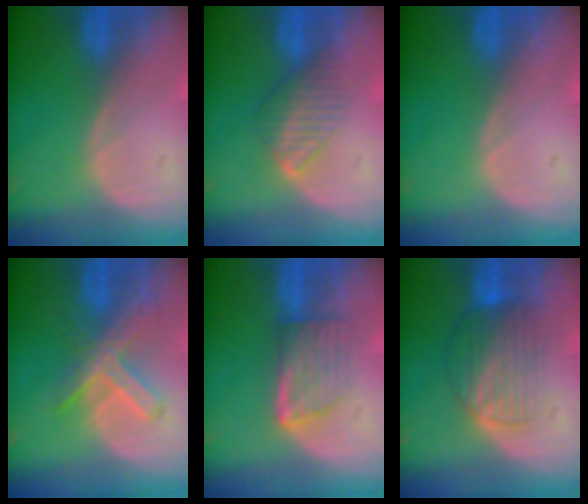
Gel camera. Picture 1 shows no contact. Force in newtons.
{"total": 4.1, "press": 4.1, "slide": 0.8}
{"total": 0.0}
{"total": 7.0, "press": 6.1, "slide": 3.6}
{"total": 5.7, "press": 5.3, "slide": 2.2}
{"total": 6.9, "press": 6.5, "slide": 2.3}